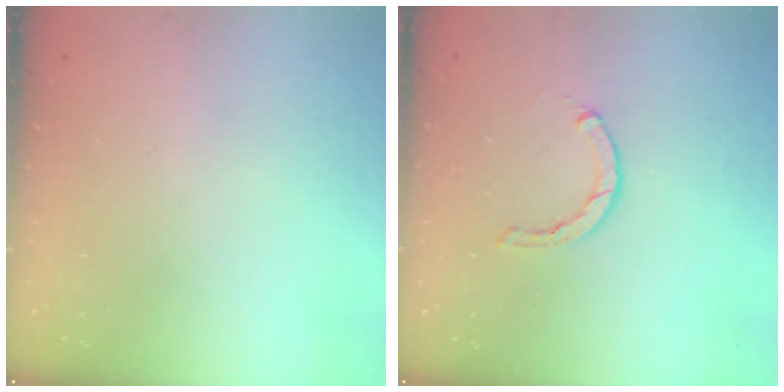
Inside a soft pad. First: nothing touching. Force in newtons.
{"total": 1.6, "press": 1.5, "slide": 0.4}